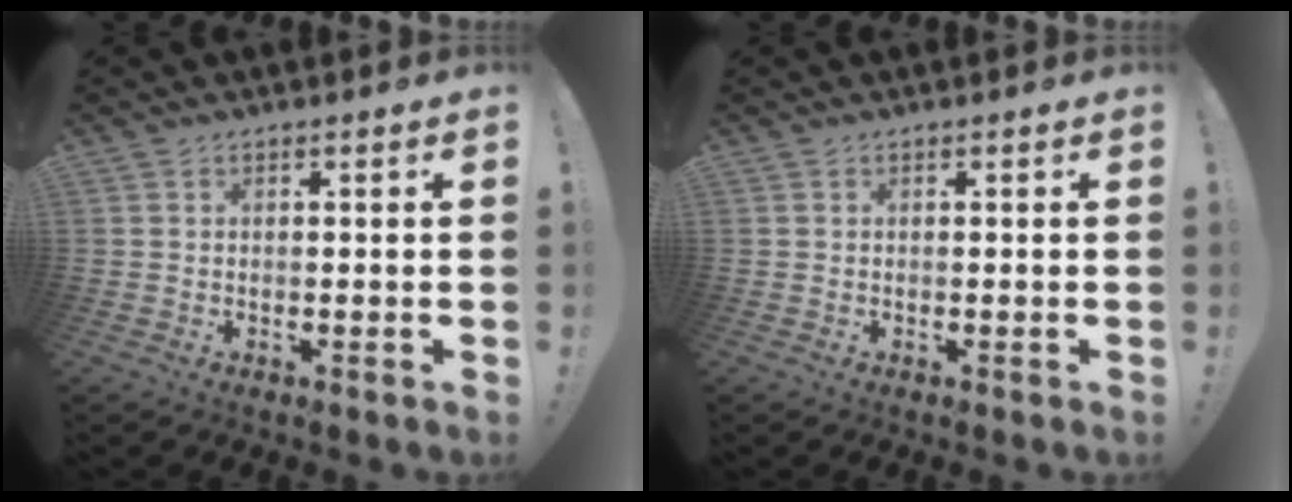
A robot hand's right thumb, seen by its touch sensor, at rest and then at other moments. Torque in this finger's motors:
{"motor_torque": [0.00, 0.00, -0.07, 0.07, 0.01]}